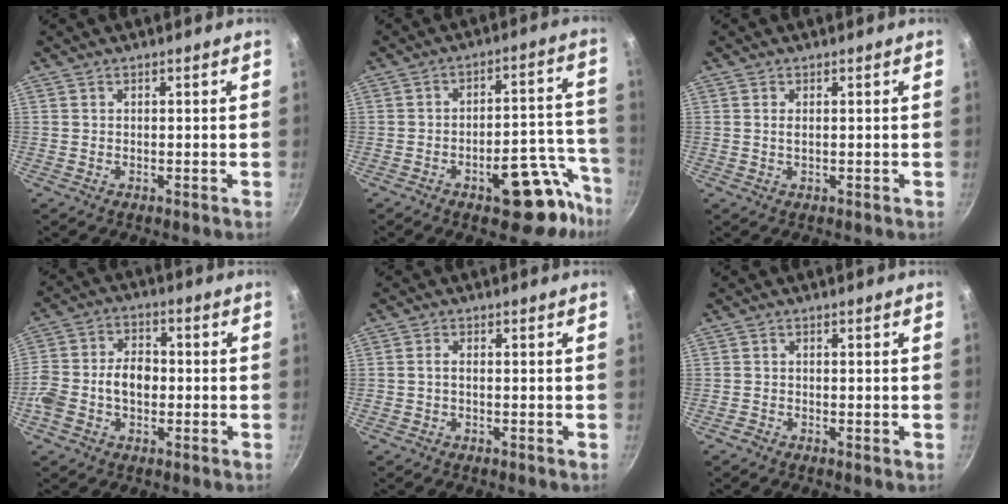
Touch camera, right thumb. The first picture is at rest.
{"total": 13.3, "force": [-8.1, 5.1, 9.2], "torque": [-0.078, 0.082, -0.106]}
{"total": 0.9, "force": [0.2, 0.3, 0.8], "torque": [-0.018, -0.001, 0.005]}
{"total": 10.7, "force": [-1.7, 7.1, 7.8], "torque": [-0.151, 0.032, -0.036]}
{"total": 1.2, "force": [-0.2, 0.7, 1.0], "torque": [-0.016, 0.003, -0.003]}
{"total": 0.9, "force": [-0.5, 0.4, 0.6], "torque": [-0.006, -0.002, -0.013]}